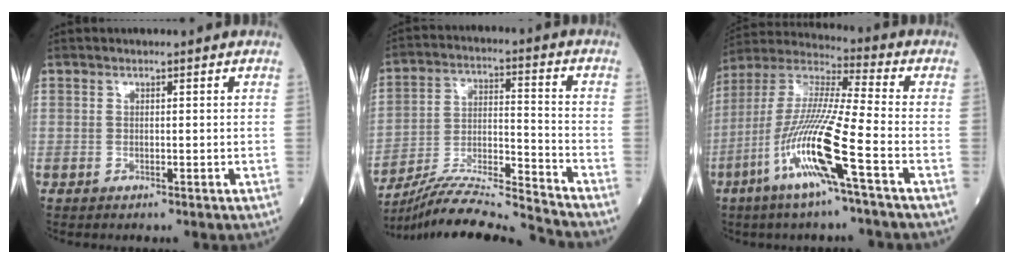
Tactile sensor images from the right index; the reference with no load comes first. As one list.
[{"total": 15.4, "force": [-14.7, -2.1, 4.0], "torque": [-0.071, 0.012, -0.260]}, {"total": 15.1, "force": [-6.4, -0.4, 13.7], "torque": [-0.289, -0.012, -0.130]}]